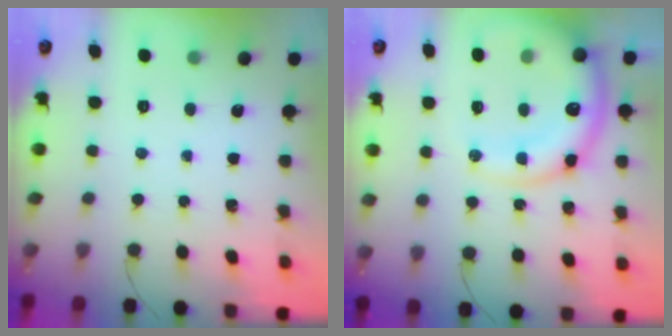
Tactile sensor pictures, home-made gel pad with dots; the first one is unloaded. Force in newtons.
{"total": 18.2, "press": 17.7, "slide": 4.0}